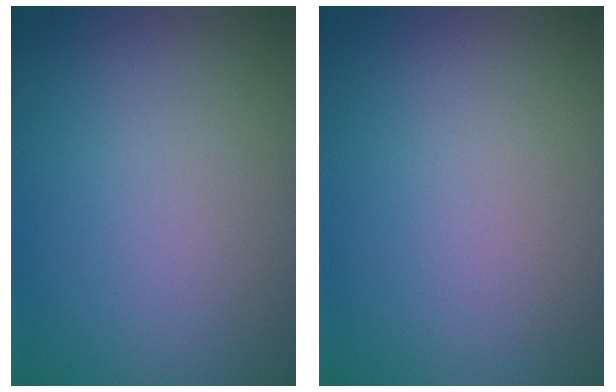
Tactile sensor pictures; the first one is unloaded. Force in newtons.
{"total": 0.0}